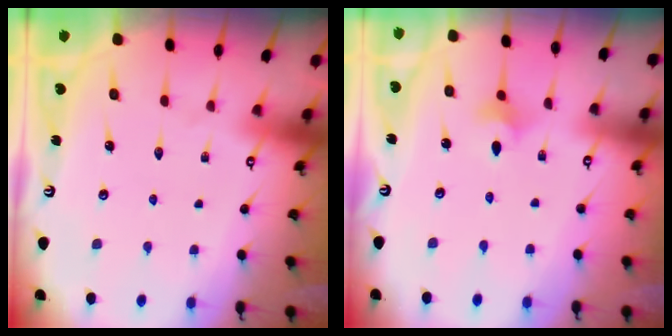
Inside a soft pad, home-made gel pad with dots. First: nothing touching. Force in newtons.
{"total": 3.2, "press": 3.2, "slide": 0.8}